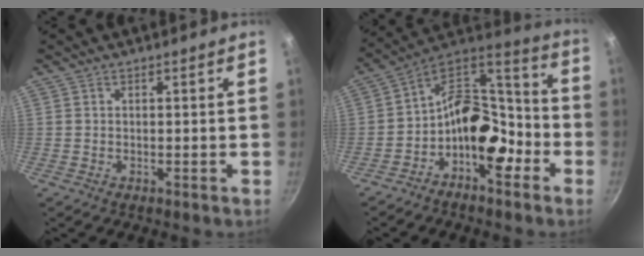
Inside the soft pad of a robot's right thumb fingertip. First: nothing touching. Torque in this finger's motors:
{"motor_torque": [2.04, 1.43, 1.18, -0.56, 0.35]}